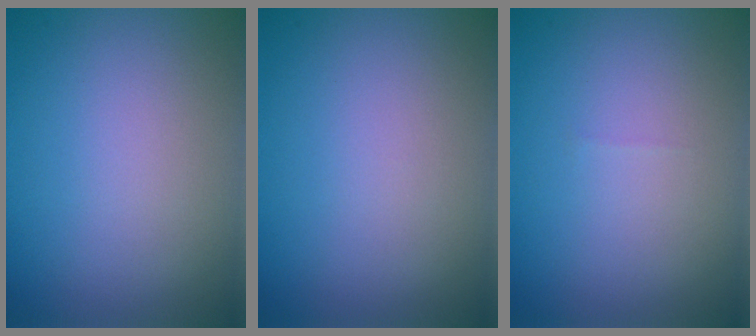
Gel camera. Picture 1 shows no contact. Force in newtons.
{"total": 0.0}
{"total": 0.0}